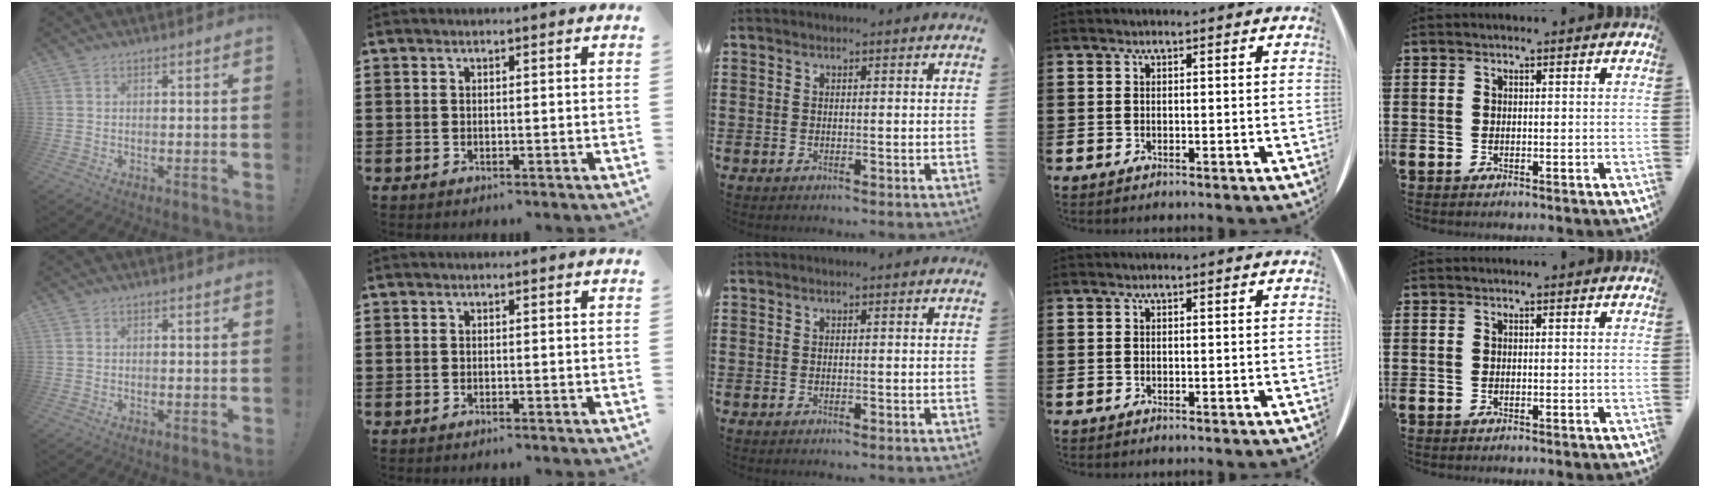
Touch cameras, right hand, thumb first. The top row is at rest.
{}